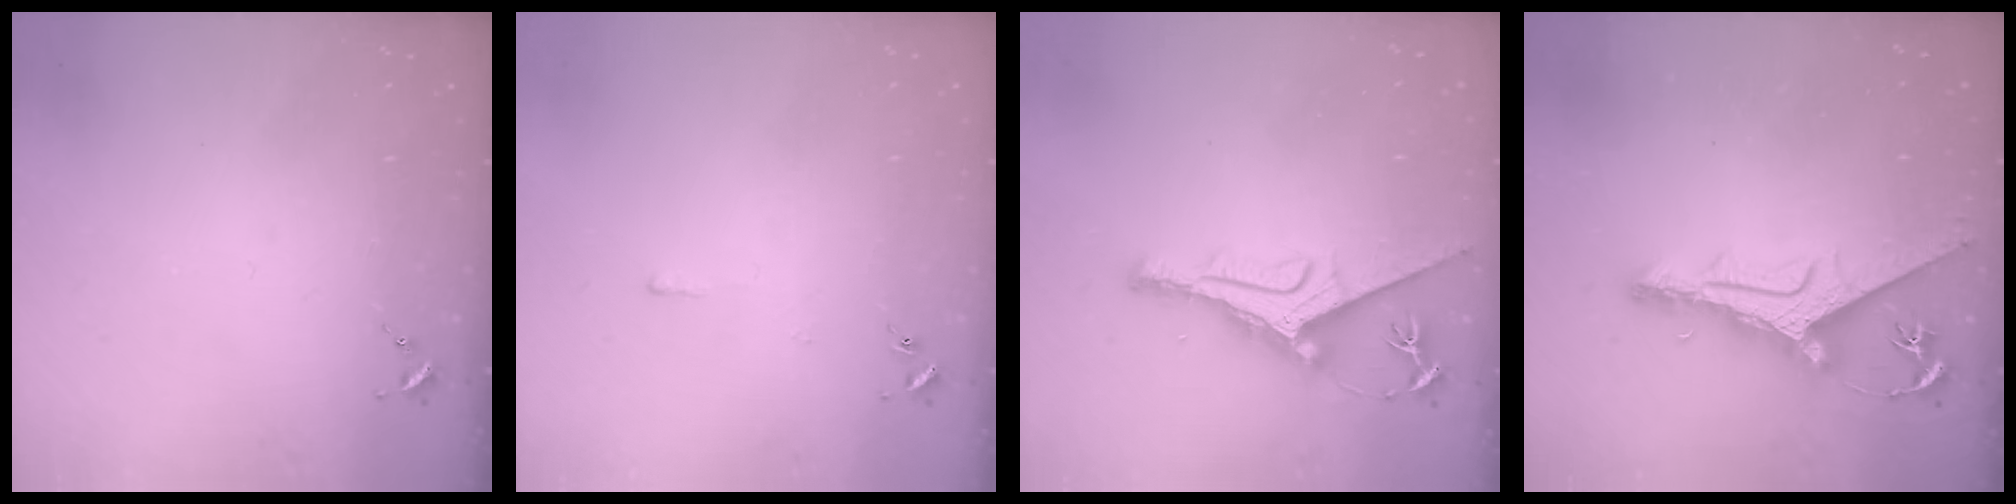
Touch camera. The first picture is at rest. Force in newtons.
{"total": 2.6, "press": 2.6, "slide": 0.3}
{"total": 9.9, "press": 9.9, "slide": 0.2}
{"total": 13.0, "press": 13.0, "slide": 1.0}